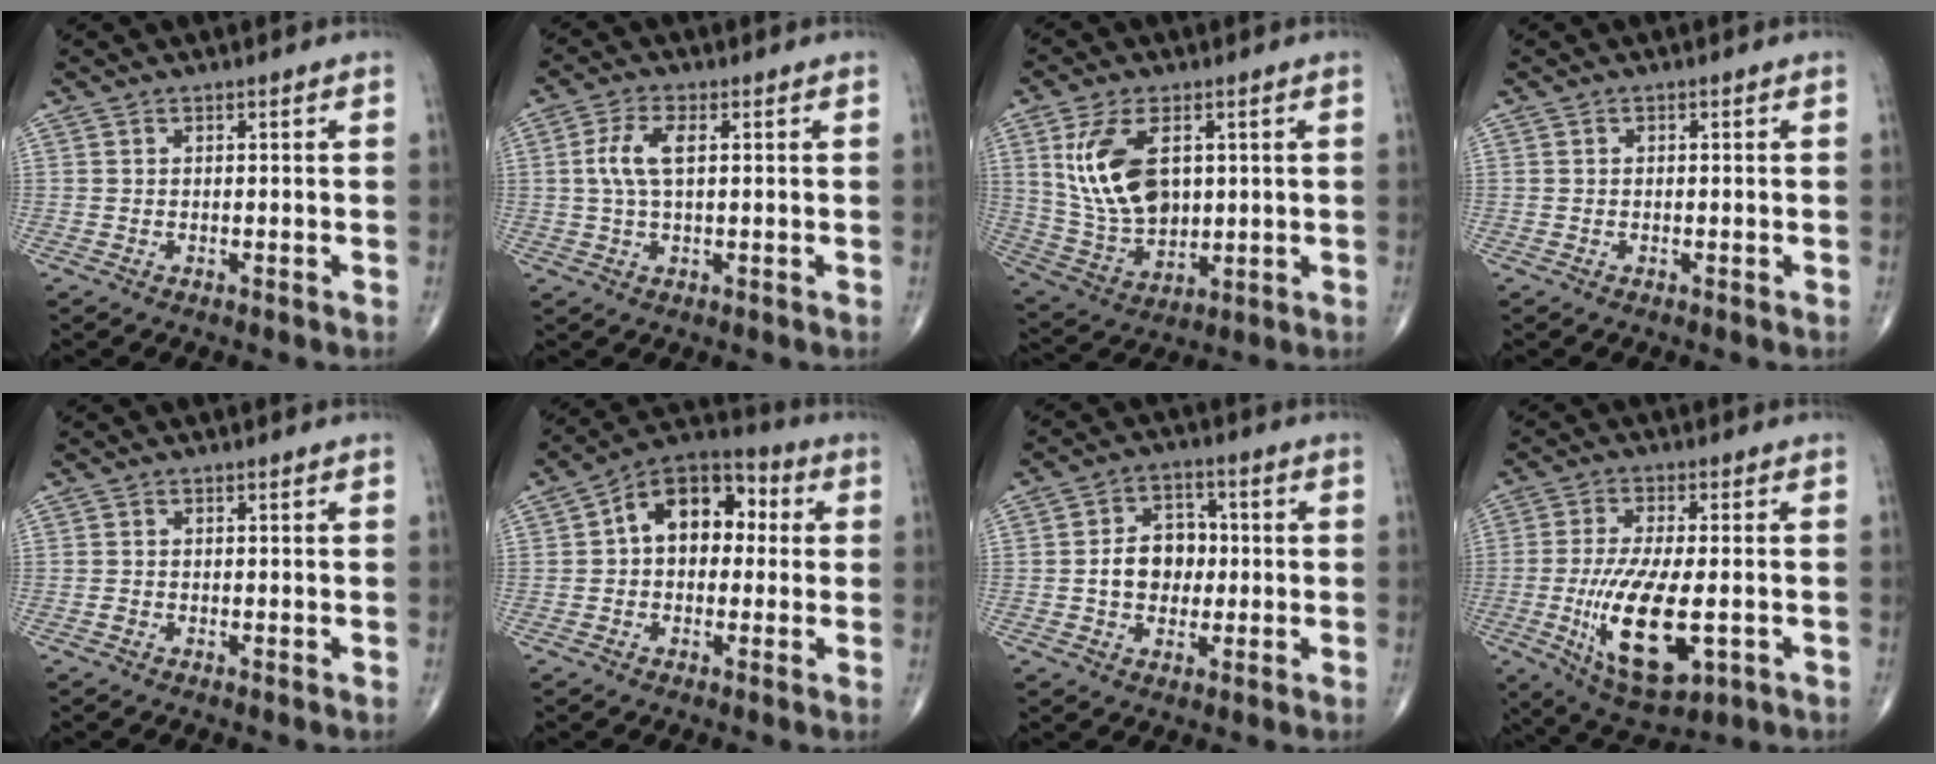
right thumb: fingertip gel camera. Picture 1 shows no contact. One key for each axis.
{"total": 5.9, "fx": 0.9, "fy": 2.5, "fz": 5.2, "tx": -0.122, "ty": 0.008, "tz": 0.017}
{"total": 14.2, "fx": 3.6, "fy": 8.4, "fz": 10.9, "tx": -0.203, "ty": -0.017, "tz": 0.082}
{"total": 0.0}
{"total": 0.7, "fx": -0.3, "fy": 0.4, "fz": 0.4, "tx": -0.008, "ty": -0.001, "tz": -0.007}
{"total": 12.8, "fx": 1.8, "fy": 8.6, "fz": 9.3, "tx": -0.107, "ty": 0.032, "tz": 0.012}
{"total": 8.5, "fx": -0.4, "fy": 6.6, "fz": 5.3, "tx": -0.056, "ty": 0.019, "tz": -0.012}
{"total": 15.8, "fx": -3.5, "fy": 6.2, "fz": 14.1, "tx": -0.260, "ty": -0.015, "tz": -0.046}